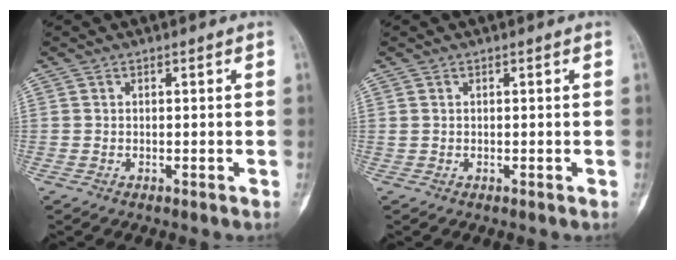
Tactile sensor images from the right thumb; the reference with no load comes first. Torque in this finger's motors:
{"motor_torque": [0.00, 0.00, 0.02, -0.02, 0.03]}